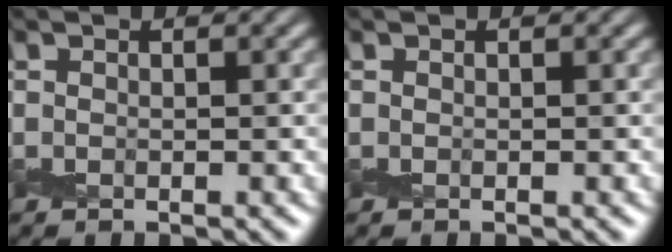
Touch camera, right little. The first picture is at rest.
{"total": 0.0}